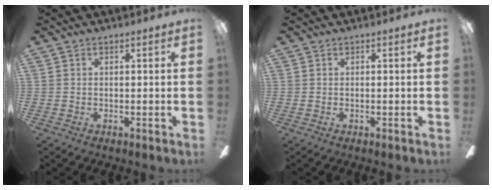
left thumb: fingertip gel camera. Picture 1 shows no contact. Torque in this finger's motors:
{"motor_torque": [-0.01, 0.01, 0.11, 0.11, 0.00]}